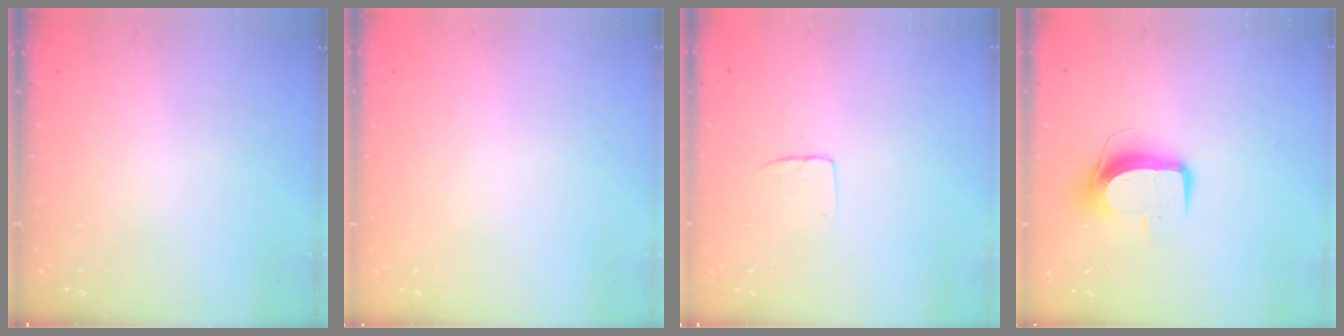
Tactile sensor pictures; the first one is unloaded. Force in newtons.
{"total": 0.0}
{"total": 3.8, "press": 3.8, "slide": 0.2}
{"total": 9.5, "press": 9.5, "slide": 0.8}